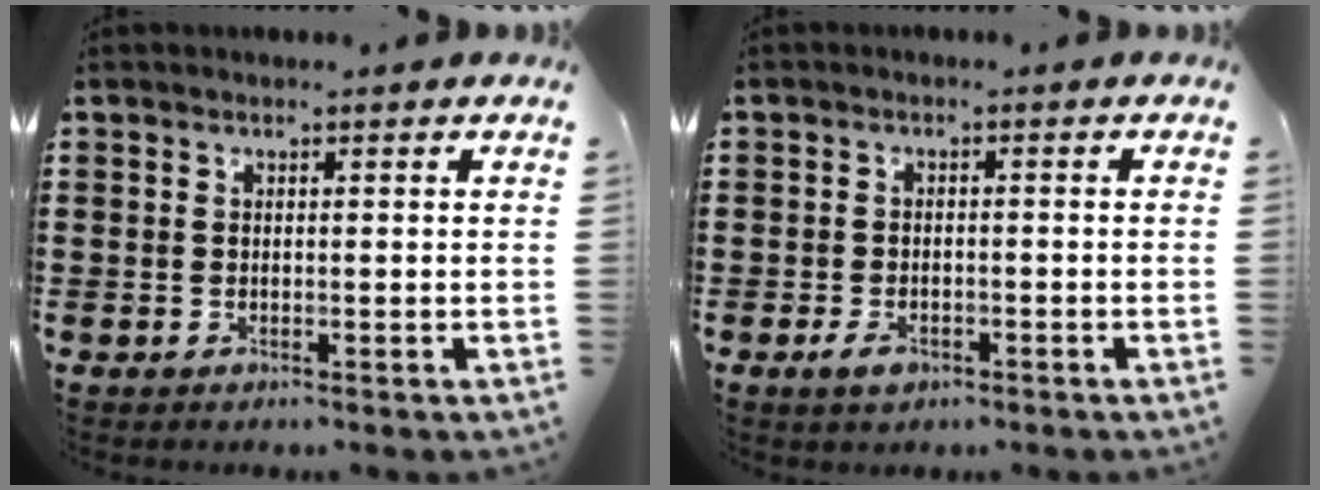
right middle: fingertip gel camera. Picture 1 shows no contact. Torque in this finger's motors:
{"motor_torque": [0.29, -0.37, 0.03, 0.02]}